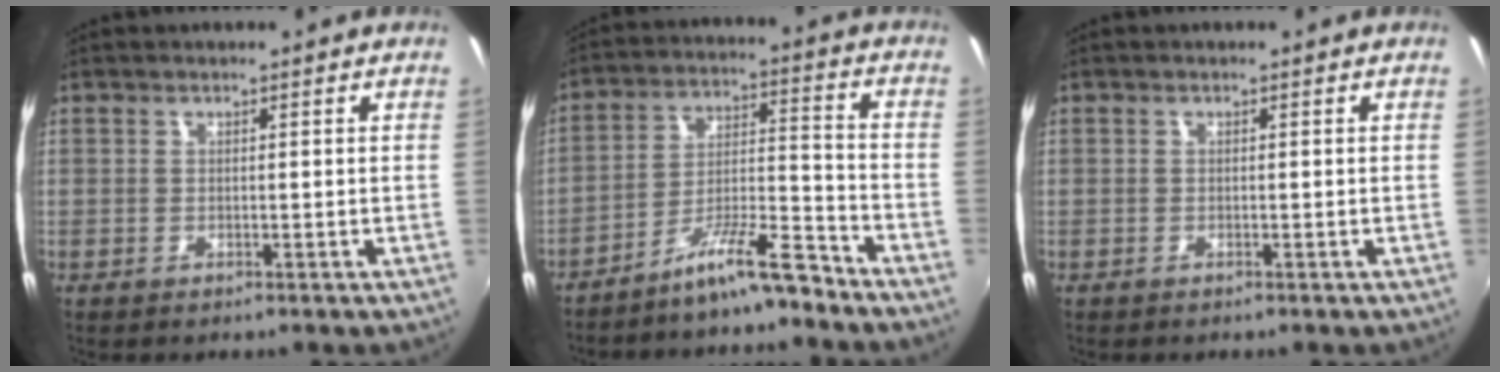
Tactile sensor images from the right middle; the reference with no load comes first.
{"total": 9.2, "force": [-7.7, 0.6, 4.9], "torque": [-0.095, 0.016, -0.137]}
{"total": 0.0}